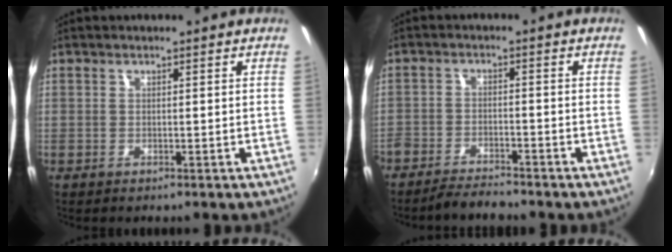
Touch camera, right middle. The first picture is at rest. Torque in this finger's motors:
{"motor_torque": [0.99, -0.88, 0.28, 0.15]}